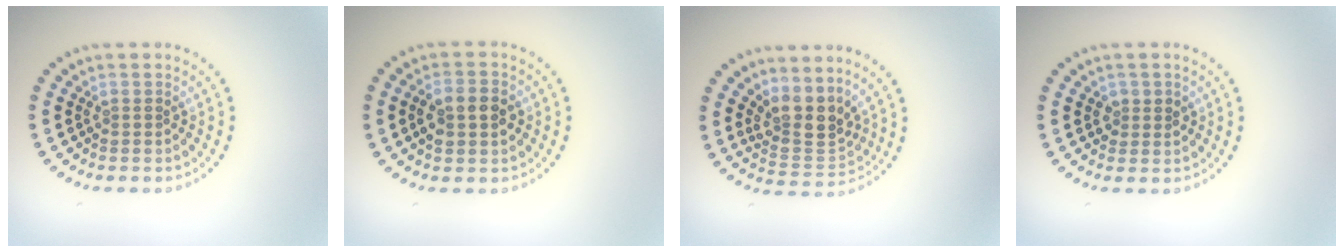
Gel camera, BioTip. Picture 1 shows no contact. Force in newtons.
{"total": 3.6, "press": 3.6, "slide": 0.3}
{"total": 3.8, "press": 2.9, "slide": 2.5}
{"total": 1.3, "press": 1.3, "slide": 0.3}